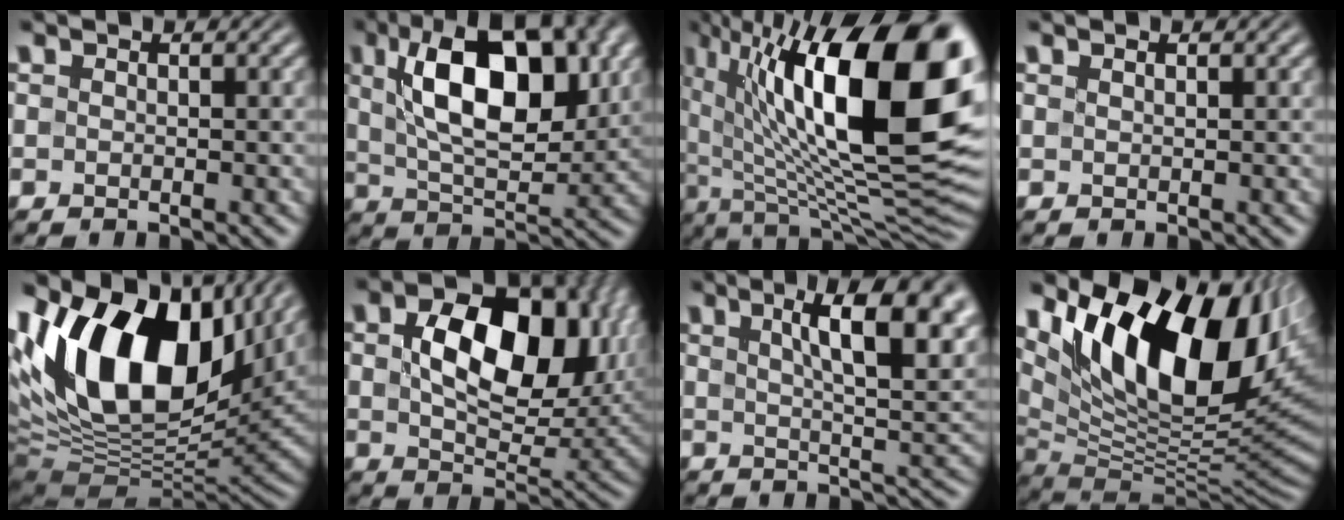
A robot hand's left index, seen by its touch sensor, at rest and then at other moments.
{"total": 11.9, "force": [3.5, 5.7, 9.8], "torque": [-0.146, 0.006, 0.055]}
{"total": 20.2, "force": [6.2, 8.1, 17.4], "torque": [-0.273, 0.025, 0.113]}
{"total": 0.6, "force": [0.4, 0.1, 0.4], "torque": [-0.007, 0.002, 0.008]}
{"total": 17.6, "force": [6.0, 9.9, 13.3], "torque": [-0.226, 0.018, 0.092]}
{"total": 12.6, "force": [2.7, 7.7, 9.6], "torque": [-0.148, -0.004, 0.059]}
{"total": 10.4, "force": [4.6, 3.3, 8.7], "torque": [-0.109, 0.010, 0.067]}
{"total": 16.6, "force": [7.0, 8.5, 12.5], "torque": [-0.194, 0.007, 0.116]}